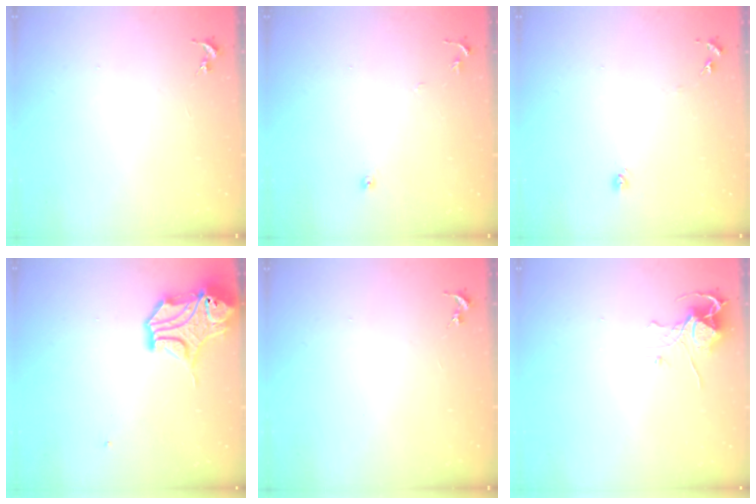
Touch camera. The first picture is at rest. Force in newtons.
{"total": 4.6, "press": 4.6, "slide": 0.5}
{"total": 5.9, "press": 5.9, "slide": 0.5}
{"total": 14.5, "press": 14.4, "slide": 2.2}
{"total": 0.0}
{"total": 8.0, "press": 8.0, "slide": 0.6}